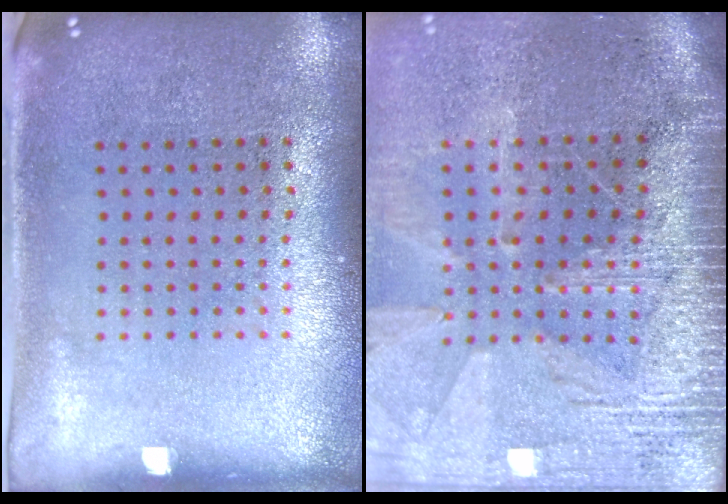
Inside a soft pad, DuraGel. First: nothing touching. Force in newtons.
{"total": 3.8, "press": 3.3, "slide": 1.8}